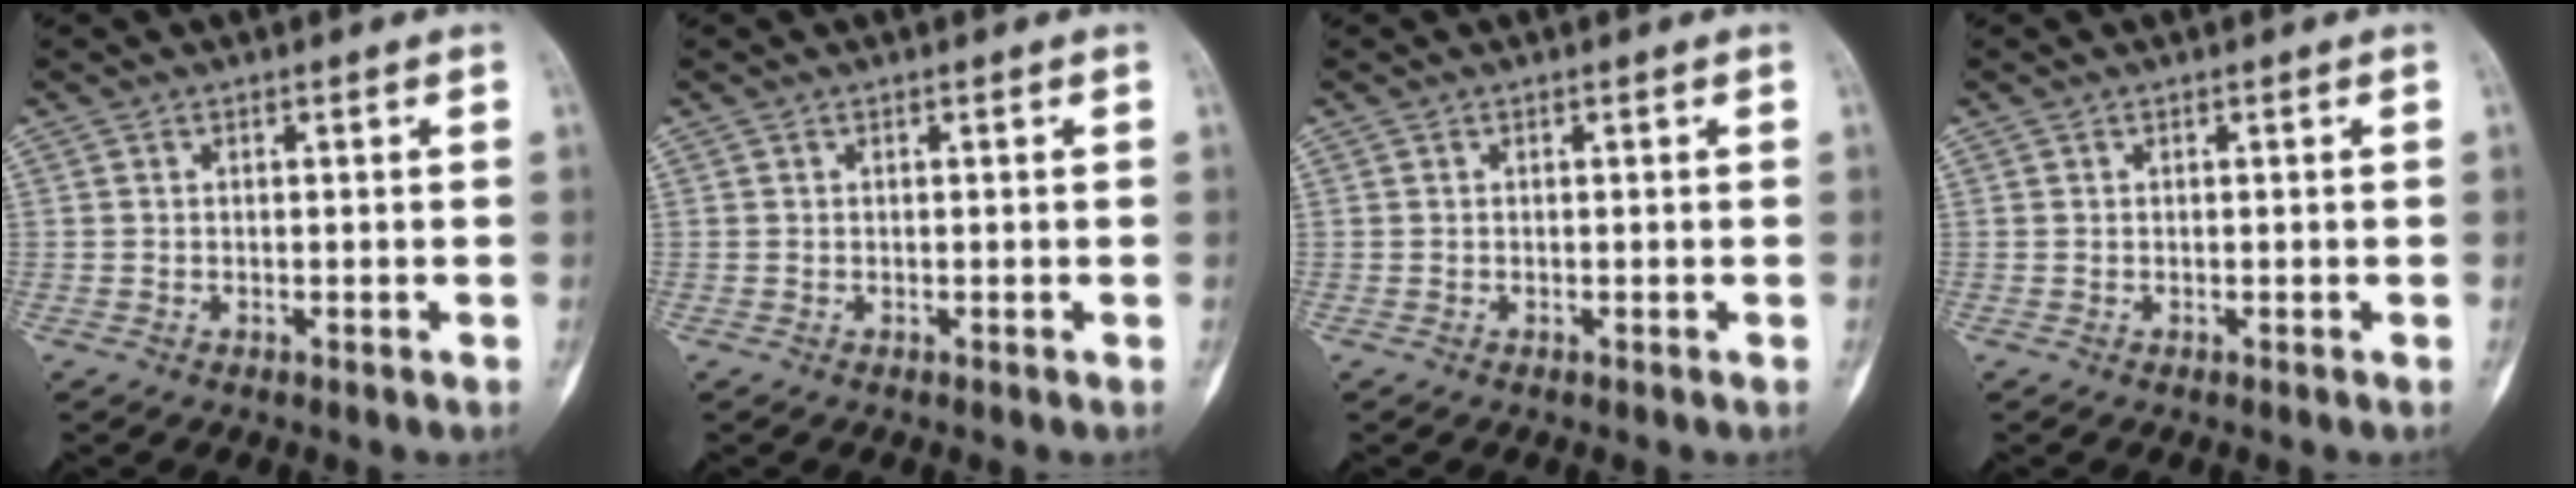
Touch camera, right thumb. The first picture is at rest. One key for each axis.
{"total": 0.0}
{"total": 0.0}
{"total": 0.0}